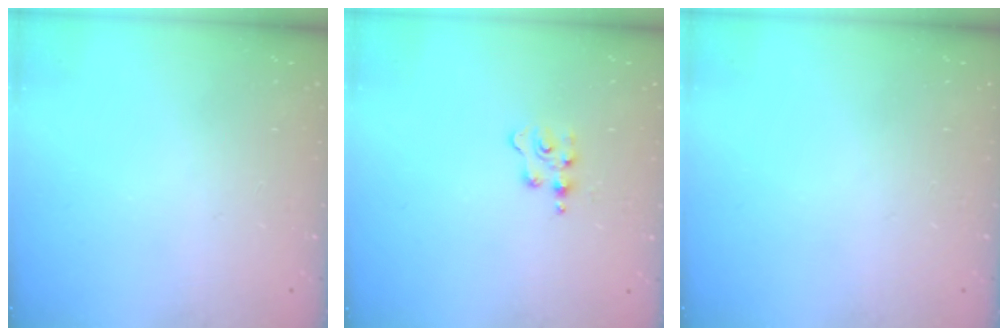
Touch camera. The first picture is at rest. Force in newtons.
{"total": 3.0, "press": 3.0, "slide": 0.5}
{"total": 0.0}